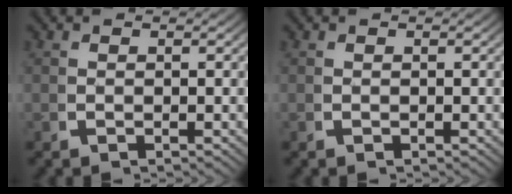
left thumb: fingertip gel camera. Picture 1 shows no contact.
{"total": 0.0}